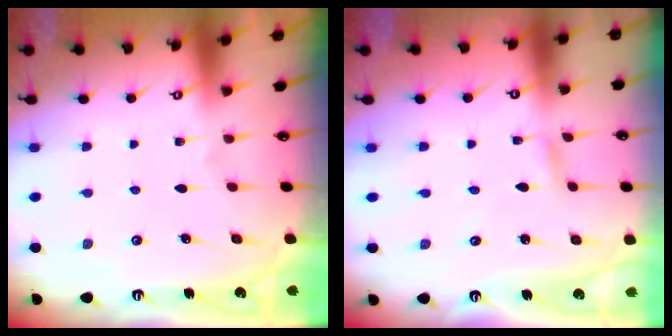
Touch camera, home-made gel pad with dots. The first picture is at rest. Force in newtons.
{"total": 2.4, "press": 2.4, "slide": 0.2}